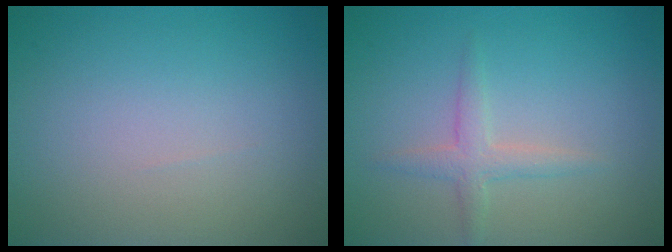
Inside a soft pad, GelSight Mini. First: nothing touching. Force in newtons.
{"total": 1.9, "press": 1.9, "slide": 0.1}